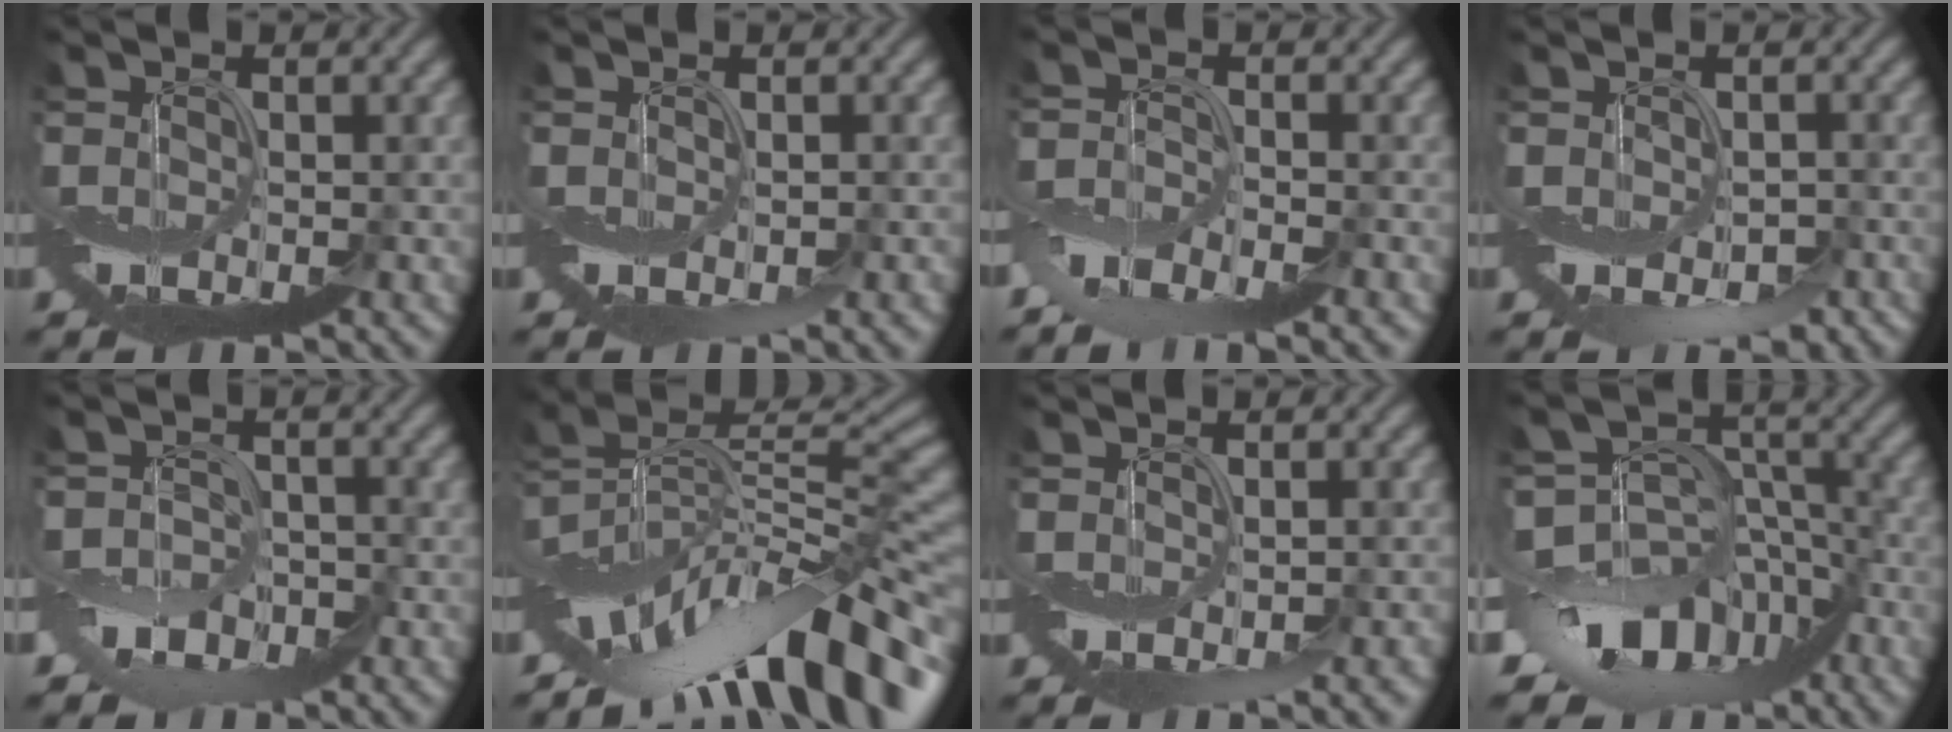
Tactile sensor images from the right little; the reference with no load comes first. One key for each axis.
{"total": 1.1, "fx": -0.4, "fy": 0.2, "fz": 1.0, "tx": -0.015, "ty": -0.003, "tz": -0.002}
{"total": 3.9, "fx": -3.1, "fy": 1.2, "fz": 2.0, "tx": -0.032, "ty": -0.004, "tz": -0.061}
{"total": 2.9, "fx": -1.4, "fy": 1.9, "fz": 1.7, "tx": -0.014, "ty": -0.006, "tz": -0.016}
{"total": 3.3, "fx": -1.9, "fy": 2.5, "fz": 1.2, "tx": -0.014, "ty": -0.001, "tz": -0.041}
{"total": 12.3, "fx": -5.2, "fy": 5.4, "fz": 9.8, "tx": -0.150, "ty": 0.029, "tz": -0.089}
{"total": 1.8, "fx": -0.9, "fy": 0.4, "fz": 1.6, "tx": -0.021, "ty": -0.004, "tz": -0.007}
{"total": 8.2, "fx": -4.1, "fy": 6.1, "fz": 3.5, "tx": -0.044, "ty": 0.009, "tz": -0.075}